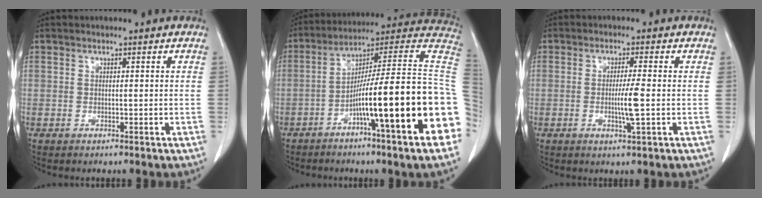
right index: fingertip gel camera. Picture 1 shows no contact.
{"total": 23.9, "force": [-6.1, -0.2, 23.1], "torque": [-0.243, 0.018, -0.104]}
{"total": 4.1, "force": [-0.6, -0.3, 4.0], "torque": [-0.075, -0.008, -0.011]}